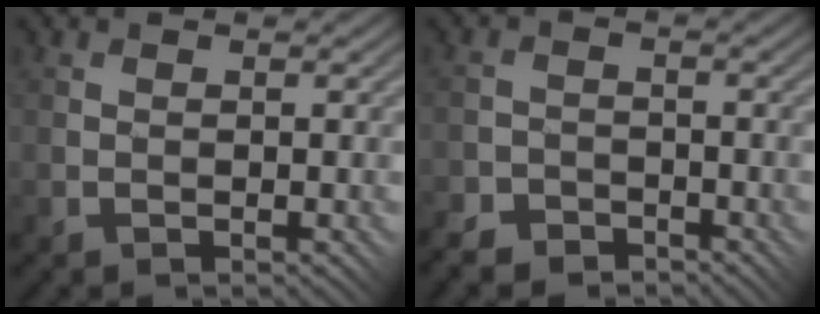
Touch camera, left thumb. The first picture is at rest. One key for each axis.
{"total": 4.8, "fx": -4.2, "fy": 2.1, "fz": 0.7, "tx": -0.004, "ty": 0.004, "tz": -0.074}